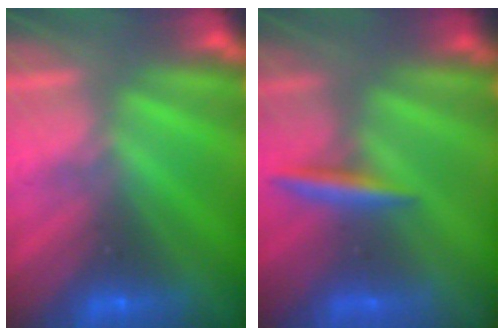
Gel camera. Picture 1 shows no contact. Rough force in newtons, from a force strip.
{"total": 2.9}